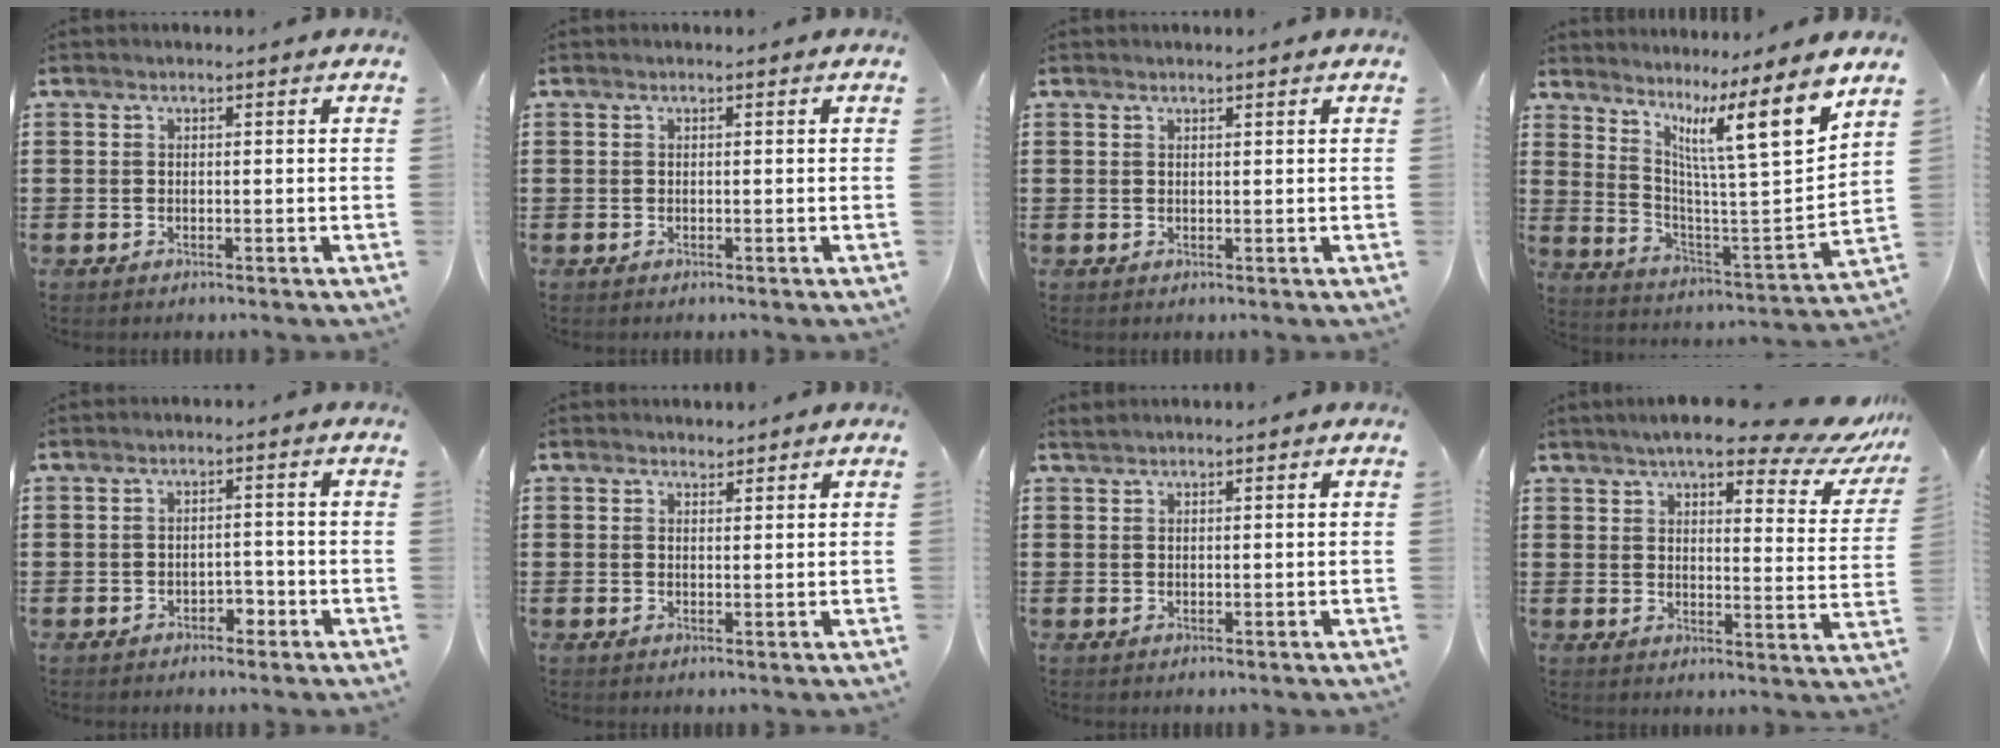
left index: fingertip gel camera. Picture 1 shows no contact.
{"total": 0.0}
{"total": 0.7, "force": [0.7, 0.0, 0.1], "torque": [-0.004, -0.001, 0.014]}
{"total": 11.7, "force": [7.9, 1.0, 8.5], "torque": [-0.152, -0.069, 0.116]}
{"total": 2.1, "force": [-1.7, 1.0, 0.7], "torque": [-0.021, 0.002, -0.036]}
{"total": 1.5, "force": [1.4, 0.6, -0.1], "torque": [-0.001, 0.004, 0.028]}
{"total": 0.8, "force": [0.8, 0.0, 0.3], "torque": [-0.007, 0.001, 0.015]}
{"total": 9.3, "force": [7.7, 1.8, 4.9], "torque": [-0.090, -0.036, 0.132]}